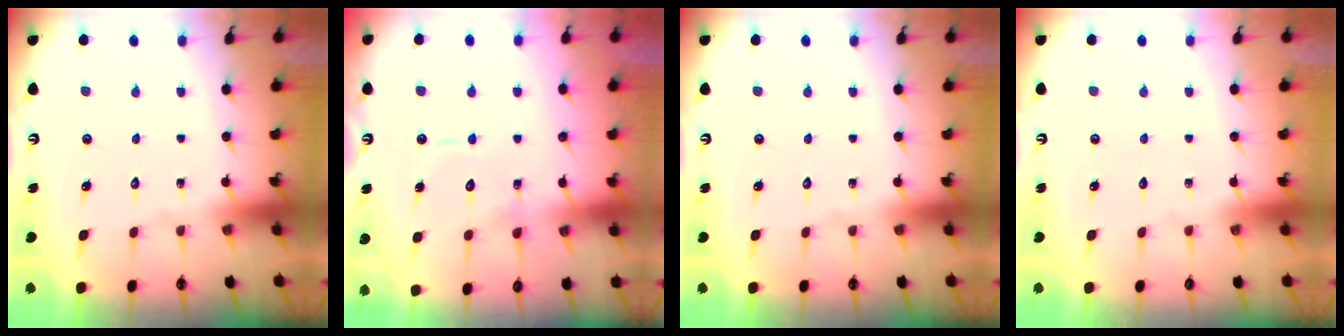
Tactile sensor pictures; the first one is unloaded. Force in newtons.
{"total": 10.2, "press": 10.1, "slide": 1.0}
{"total": 0.0}
{"total": 0.0}